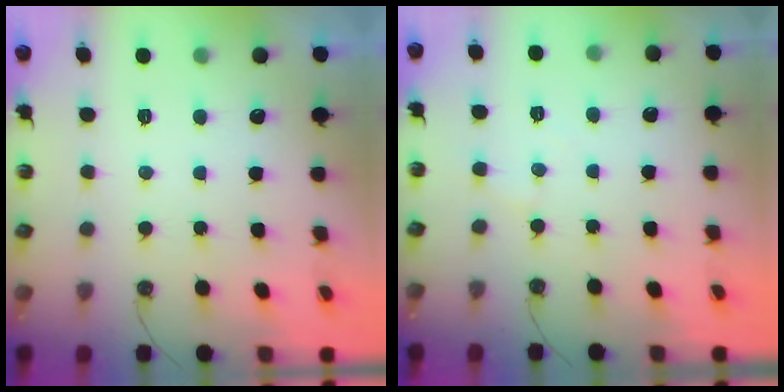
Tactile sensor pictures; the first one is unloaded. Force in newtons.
{"total": 3.1, "press": 3.0, "slide": 0.6}